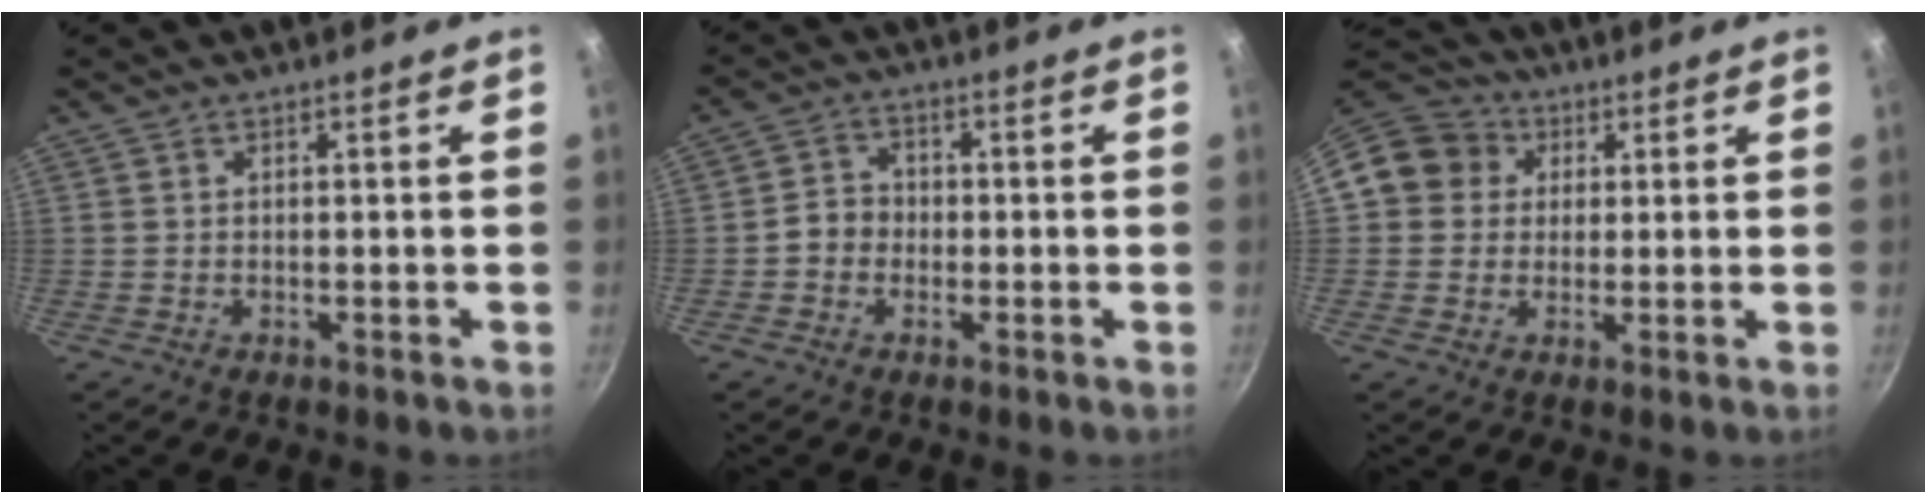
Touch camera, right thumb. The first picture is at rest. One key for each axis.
{"total": 4.0, "fx": -1.0, "fy": 3.5, "fz": 1.6, "tx": -0.004, "ty": 0.019, "tz": -0.028}
{"total": 10.9, "fx": 2.5, "fy": 10.0, "fz": 3.8, "tx": -0.048, "ty": 0.024, "tz": 0.026}